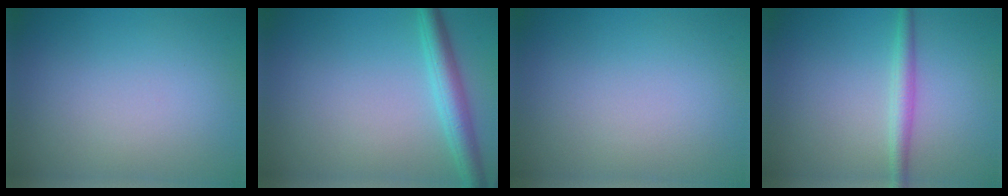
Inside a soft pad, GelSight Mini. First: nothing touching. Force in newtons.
{"total": 3.4, "press": 3.4, "slide": 0.2}
{"total": 0.0}
{"total": 2.2, "press": 2.2, "slide": 0.0}